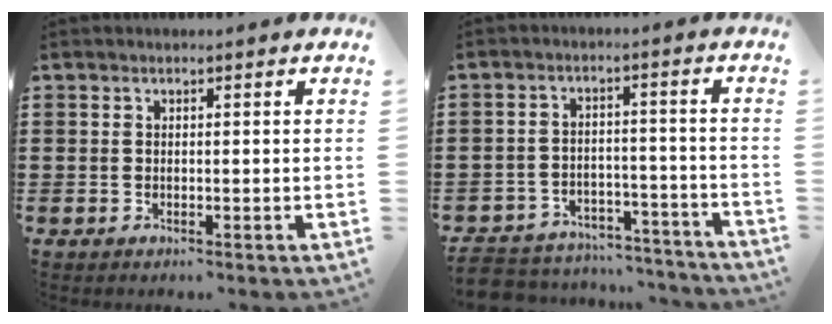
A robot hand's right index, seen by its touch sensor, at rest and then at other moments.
{"total": 5.2, "force": [-5.0, 0.9, 0.7], "torque": [-0.019, 0.011, -0.102]}